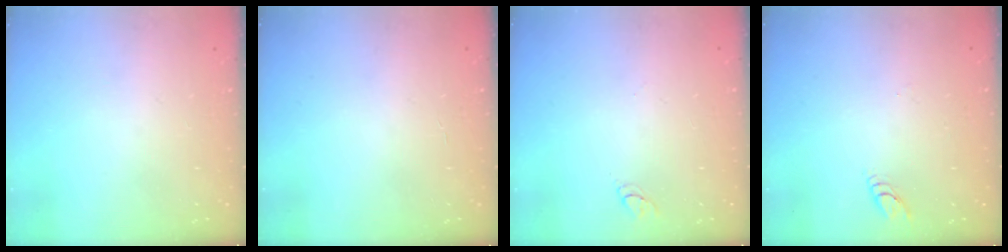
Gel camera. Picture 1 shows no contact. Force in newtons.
{"total": 0.9, "press": 0.9, "slide": 0.1}
{"total": 2.8, "press": 2.8, "slide": 0.3}
{"total": 2.7, "press": 2.7, "slide": 0.3}